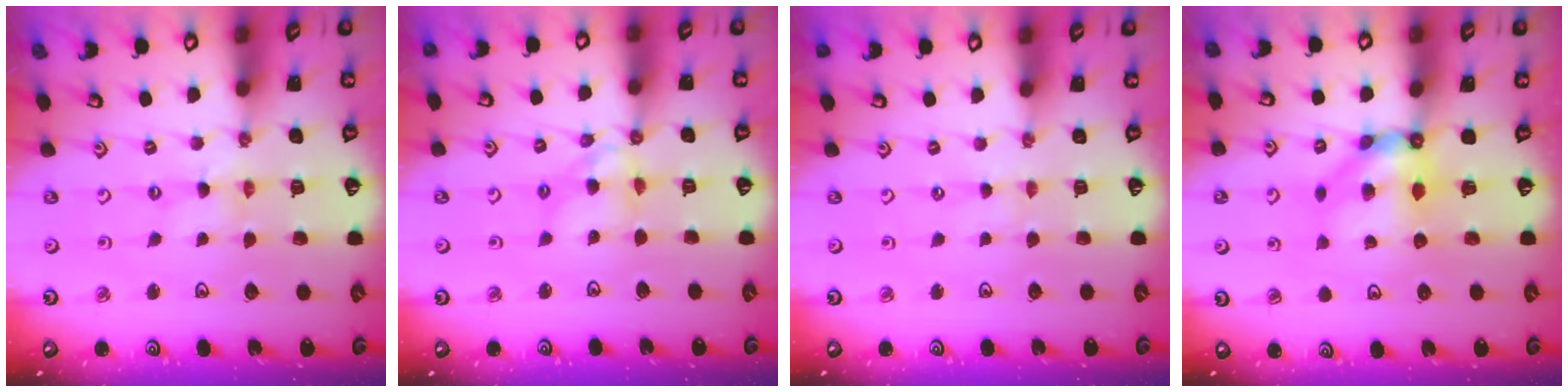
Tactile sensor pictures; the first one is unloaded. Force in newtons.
{"total": 8.2, "press": 8.2, "slide": 0.6}
{"total": 0.7, "press": 0.6, "slide": 0.1}
{"total": 7.4, "press": 7.4, "slide": 0.3}